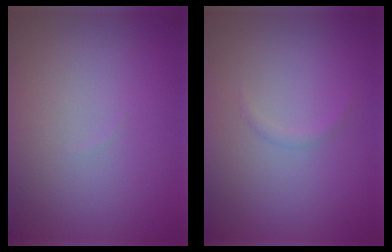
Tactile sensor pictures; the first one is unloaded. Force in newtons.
{"total": 0.5, "press": 0.5, "slide": 0.0}